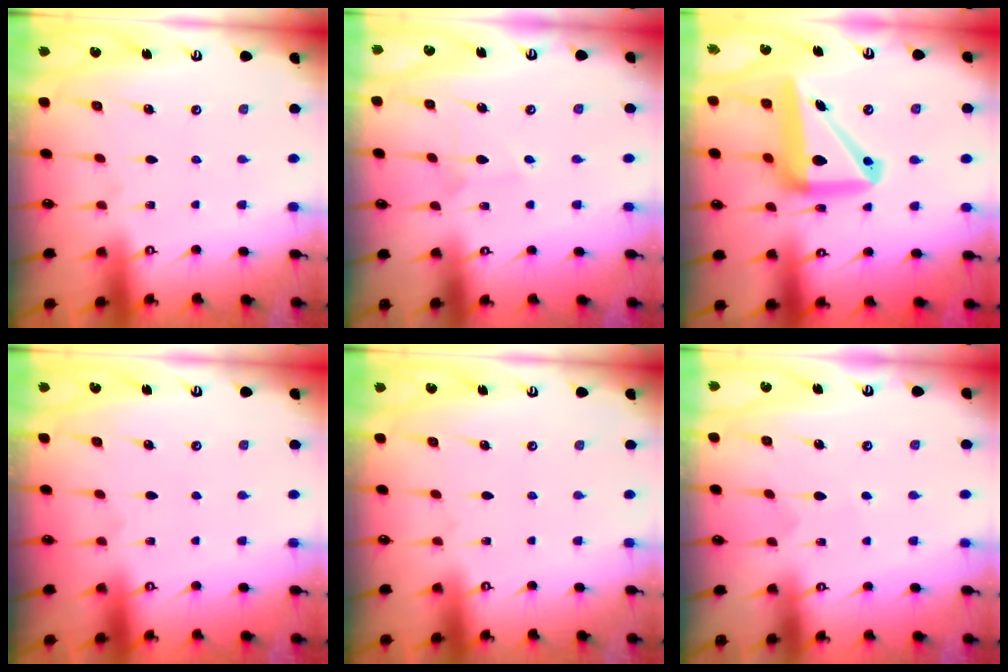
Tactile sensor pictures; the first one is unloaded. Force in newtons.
{"total": 2.6, "press": 2.6, "slide": 0.2}
{"total": 16.1, "press": 15.9, "slide": 2.5}
{"total": 0.0}
{"total": 0.0}
{"total": 3.0, "press": 3.0, "slide": 0.3}